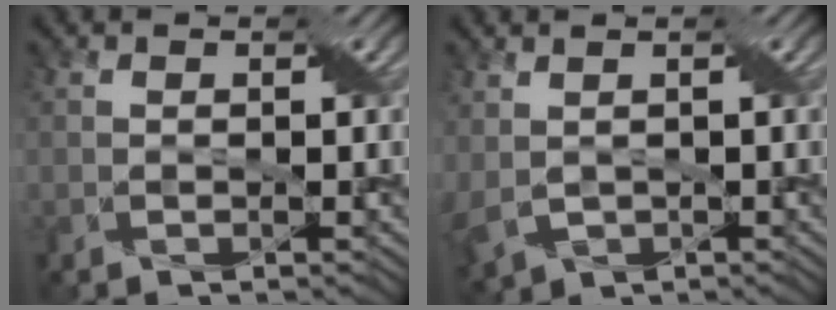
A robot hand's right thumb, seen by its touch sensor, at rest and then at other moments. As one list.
[{"total": 3.1, "force": [0.2, 1.9, 2.4], "torque": [-0.069, -0.006, 0.008]}]